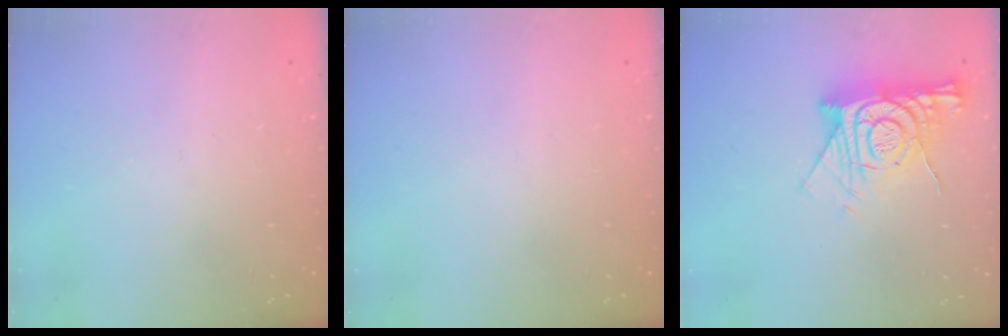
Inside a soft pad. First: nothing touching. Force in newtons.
{"total": 0.0}
{"total": 13.6, "press": 13.5, "slide": 1.3}